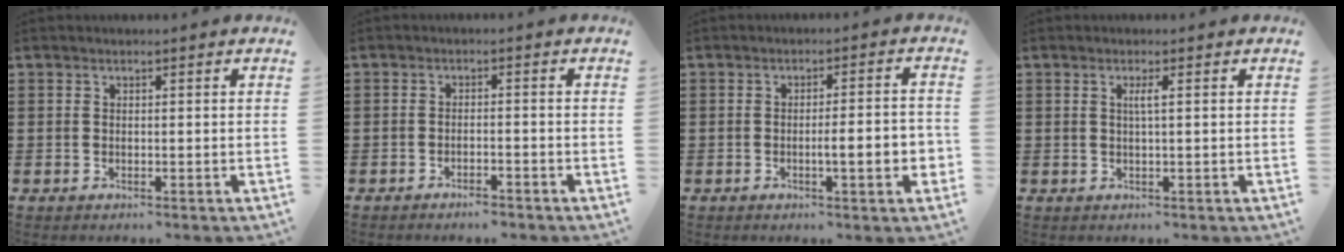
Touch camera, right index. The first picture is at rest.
{"total": 1.8, "force": [-1.7, 0.0, 0.7], "torque": [-0.014, -0.001, -0.033]}
{"total": 5.7, "force": [-1.3, 0.5, 5.6], "torque": [-0.083, -0.009, -0.024]}
{"total": 1.5, "force": [0.3, -0.1, 1.5], "torque": [-0.029, -0.001, 0.003]}